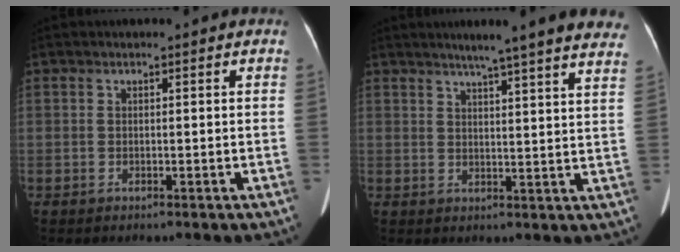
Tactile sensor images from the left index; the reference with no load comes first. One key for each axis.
{"total": 17.7, "fx": 15.1, "fy": 0.0, "fz": 9.2, "tx": -0.129, "ty": -0.012, "tz": 0.176}